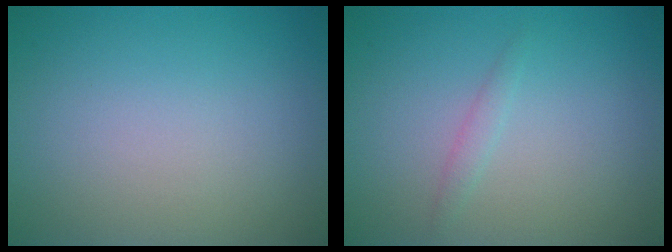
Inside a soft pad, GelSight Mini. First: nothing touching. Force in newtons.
{"total": 0.9, "press": 0.9, "slide": 0.1}